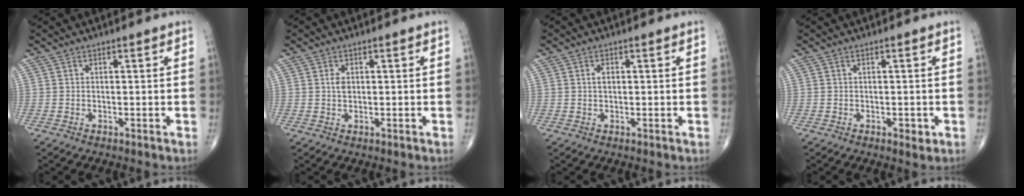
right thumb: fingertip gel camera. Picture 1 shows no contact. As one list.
[{"total": 1.7, "force": [0.3, 1.1, 1.2], "torque": [-0.017, -0.001, 0.005]}, {"total": 1.6, "force": [0.3, 0.9, 1.2], "torque": [-0.020, 0.003, 0.004]}, {"total": 1.8, "force": [-0.5, 0.9, 1.5], "torque": [-0.017, -0.002, -0.005]}]